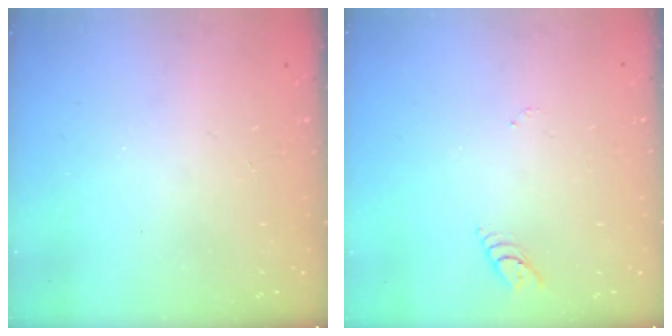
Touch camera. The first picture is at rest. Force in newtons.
{"total": 2.7, "press": 2.7, "slide": 0.2}